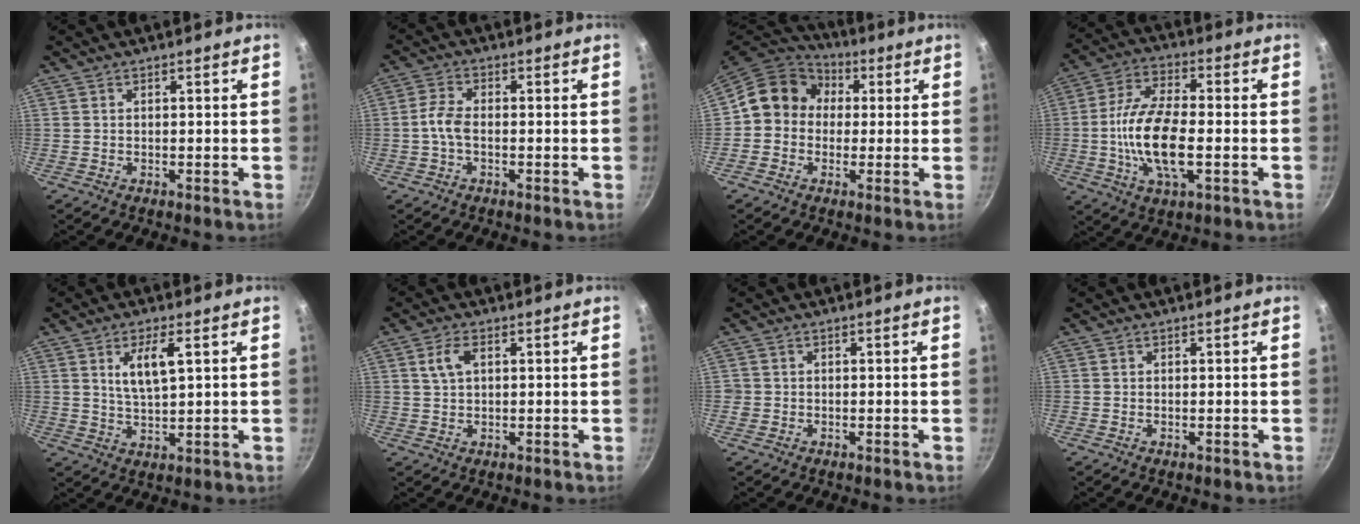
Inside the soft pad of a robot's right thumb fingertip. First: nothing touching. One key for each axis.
{"total": 4.2, "fx": -0.8, "fy": 2.3, "fz": 3.4, "tx": -0.071, "ty": 0.013, "tz": -0.021}
{"total": 12.0, "fx": 0.6, "fy": 10.6, "fz": 5.6, "tx": -0.080, "ty": 0.033, "tz": -0.003}
{"total": 14.8, "fx": -2.3, "fy": 6.2, "fz": 13.3, "tx": -0.260, "ty": 0.013, "tz": -0.046}
{"total": 6.5, "fx": 2.3, "fy": 2.1, "fz": 5.7, "tx": -0.106, "ty": -0.013, "tz": 0.048}
{"total": 3.7, "fx": 1.4, "fy": 2.0, "fz": 2.7, "tx": -0.058, "ty": 0.004, "tz": 0.028}
{"total": 1.3, "fx": -0.2, "fy": 1.2, "fz": 0.1, "tx": 0.006, "ty": 0.006, "tz": -0.005}
{"total": 0.0}